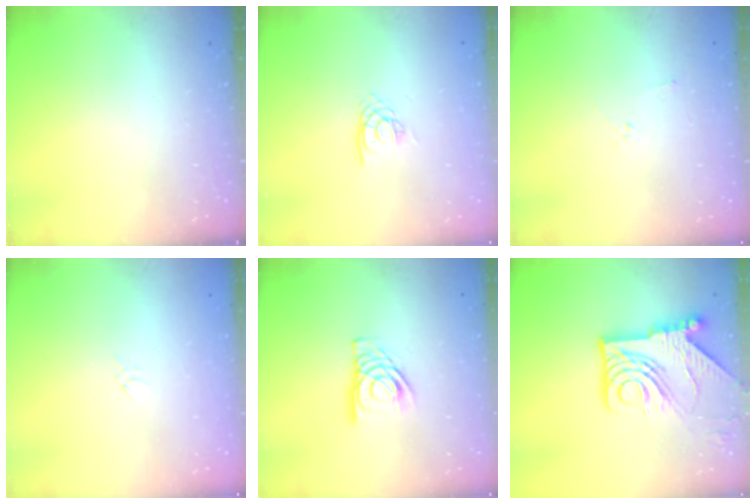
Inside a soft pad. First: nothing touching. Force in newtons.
{"total": 2.7, "press": 2.7, "slide": 0.1}
{"total": 2.2, "press": 2.1, "slide": 0.7}
{"total": 0.9, "press": 0.8, "slide": 0.4}
{"total": 11.3, "press": 11.1, "slide": 1.6}
{"total": 13.8, "press": 13.7, "slide": 1.8}